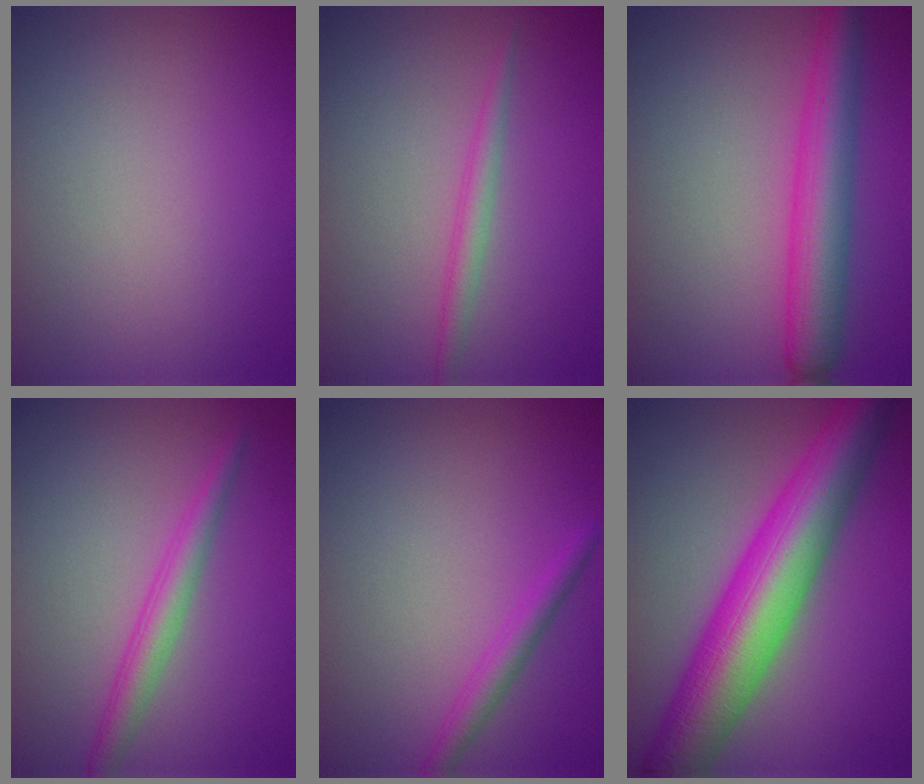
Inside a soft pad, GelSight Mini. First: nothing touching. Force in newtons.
{"total": 1.7, "press": 1.7, "slide": 0.1}
{"total": 5.7, "press": 5.7, "slide": 0.2}
{"total": 2.7, "press": 2.7, "slide": 0.1}
{"total": 1.9, "press": 1.9, "slide": 0.1}
{"total": 11.2, "press": 11.2, "slide": 0.1}